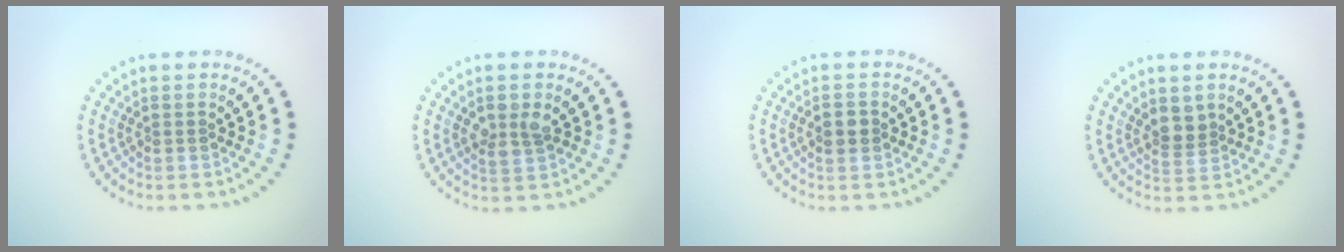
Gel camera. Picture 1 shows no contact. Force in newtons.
{"total": 2.3, "press": 2.2, "slide": 0.6}
{"total": 2.0, "press": 1.9, "slide": 0.1}
{"total": 2.1, "press": 1.7, "slide": 1.1}